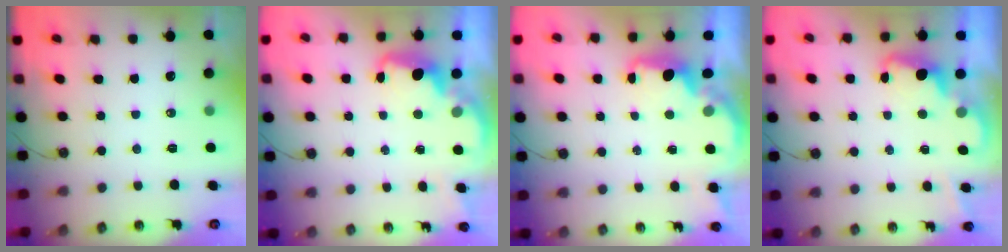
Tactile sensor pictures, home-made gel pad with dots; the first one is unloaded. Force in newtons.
{"total": 2.5, "press": 2.4, "slide": 0.7}
{"total": 2.2, "press": 2.0, "slide": 0.8}
{"total": 2.4, "press": 2.3, "slide": 0.5}